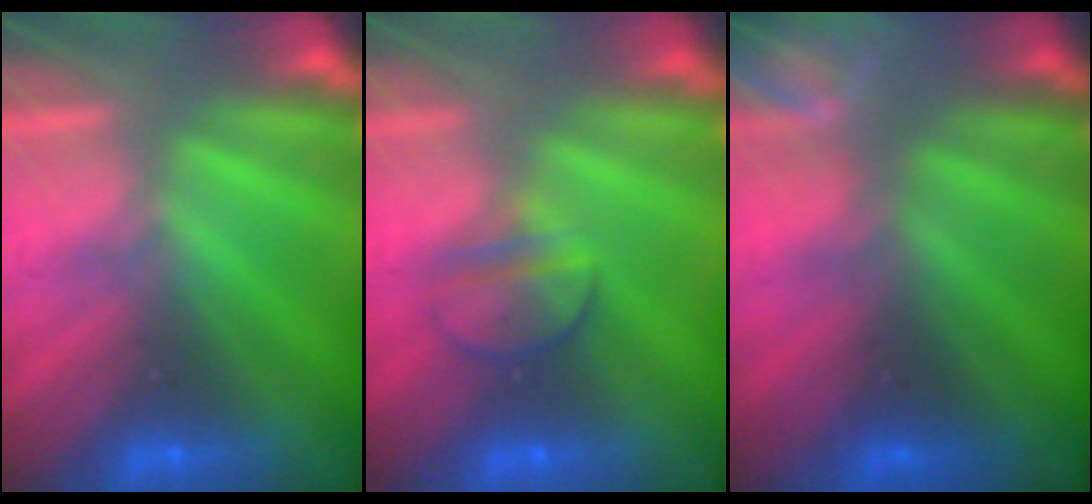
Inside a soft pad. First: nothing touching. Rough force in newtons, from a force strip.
{"total": 2.3}
{"total": 7.9}